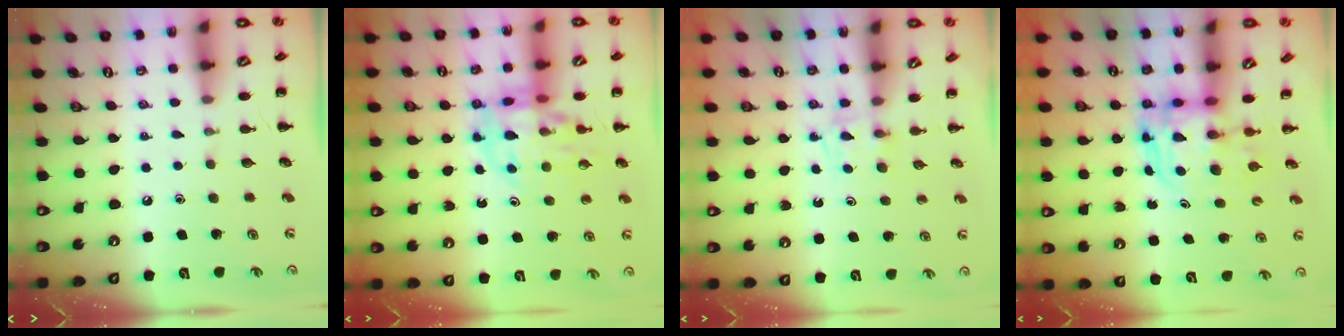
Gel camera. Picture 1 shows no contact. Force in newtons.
{"total": 12.8, "press": 12.4, "slide": 3.1}
{"total": 2.4, "press": 2.1, "slide": 1.1}
{"total": 3.9, "press": 3.7, "slide": 1.1}